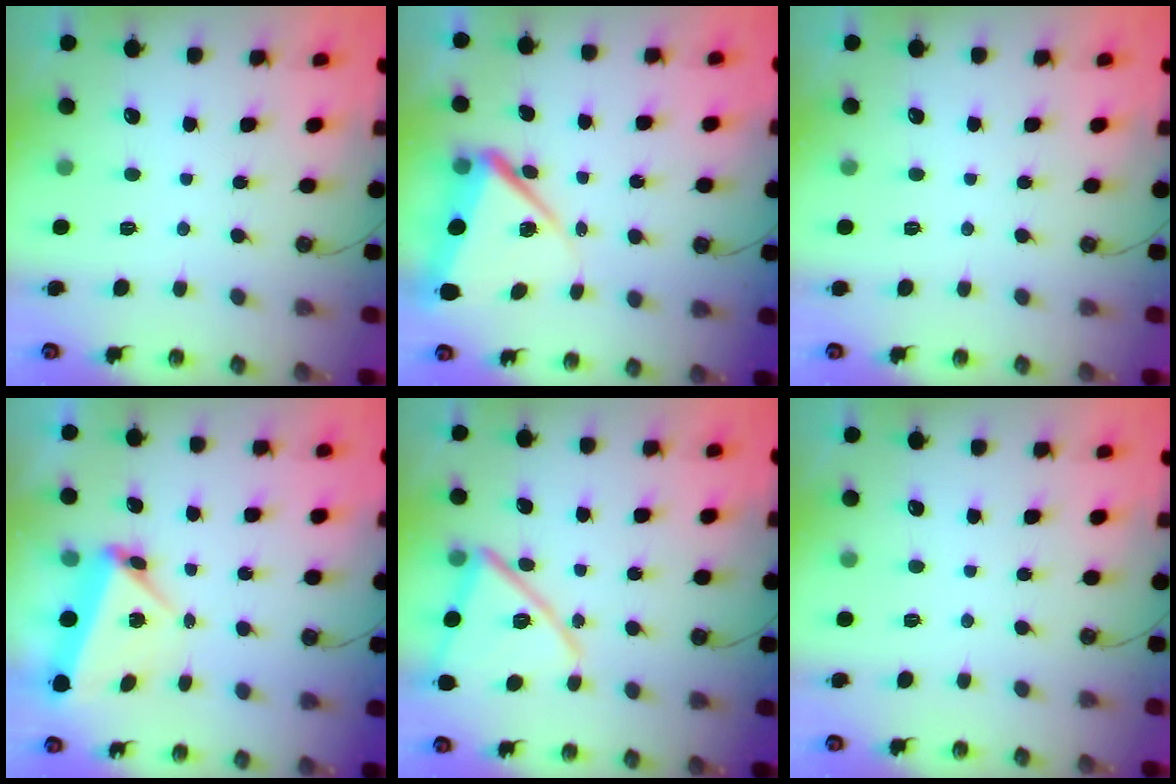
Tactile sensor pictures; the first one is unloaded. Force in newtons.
{"total": 8.8, "press": 8.7, "slide": 0.9}
{"total": 0.5, "press": 0.5, "slide": 0.2}
{"total": 5.7, "press": 4.8, "slide": 3.1}
{"total": 16.5, "press": 16.5, "slide": 1.2}
{"total": 0.0}